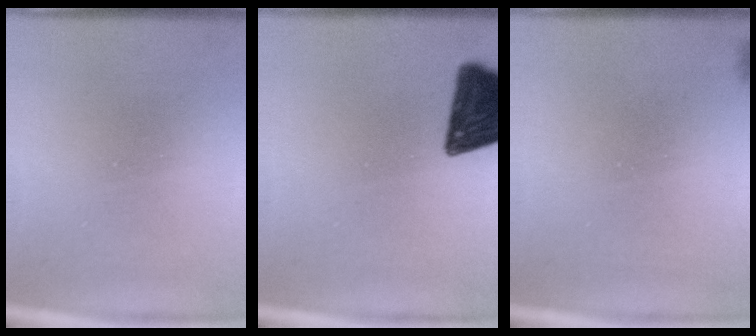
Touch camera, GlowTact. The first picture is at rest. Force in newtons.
{"total": 15.3}
{"total": 1.6}